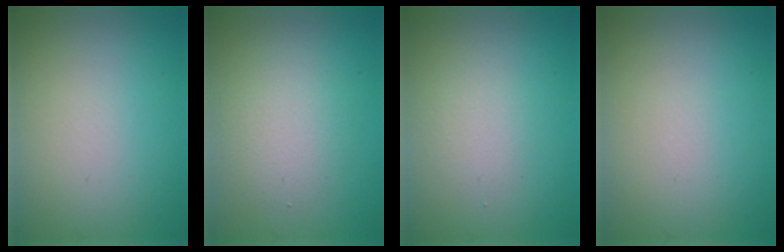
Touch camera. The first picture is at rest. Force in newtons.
{"total": 2.9, "press": 2.9, "slide": 0.2}
{"total": 1.6, "press": 1.6, "slide": 0.1}
{"total": 0.0}